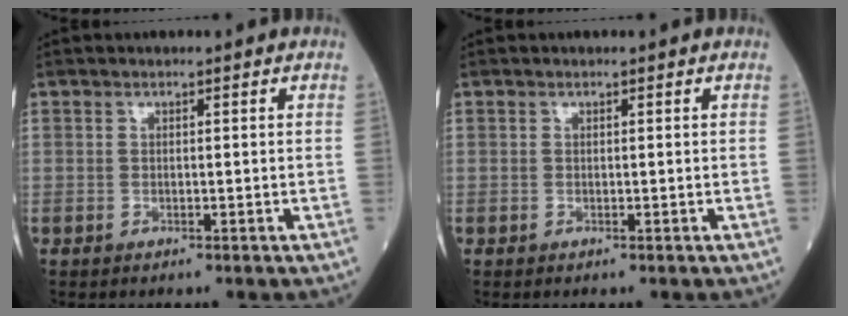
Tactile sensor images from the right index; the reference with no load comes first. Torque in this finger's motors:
{"motor_torque": [0.02, 0.00, 0.00, -0.01]}